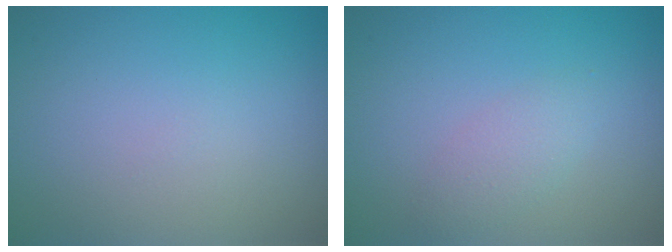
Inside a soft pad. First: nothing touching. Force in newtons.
{"total": 1.6, "press": 1.6, "slide": 0.1}